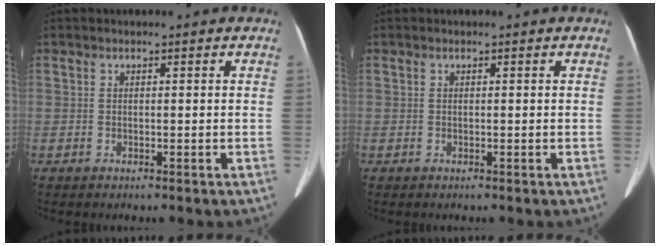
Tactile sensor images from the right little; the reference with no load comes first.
{"total": 0.0}